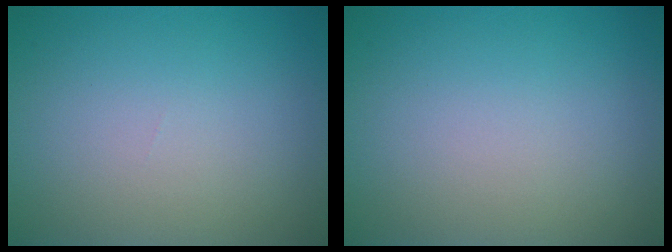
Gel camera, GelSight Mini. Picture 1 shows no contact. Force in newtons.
{"total": 0.0}